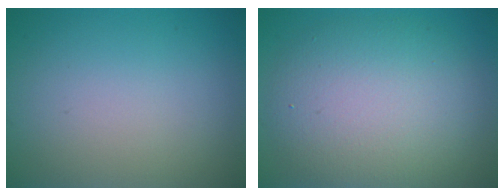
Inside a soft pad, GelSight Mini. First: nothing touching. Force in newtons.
{"total": 9.1, "press": 9.1, "slide": 0.3}